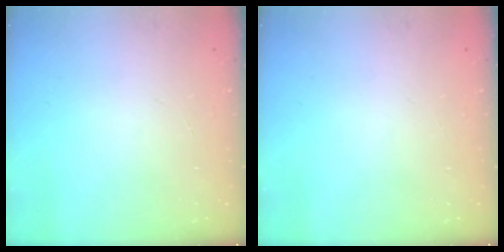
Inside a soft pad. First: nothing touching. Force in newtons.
{"total": 0.0}